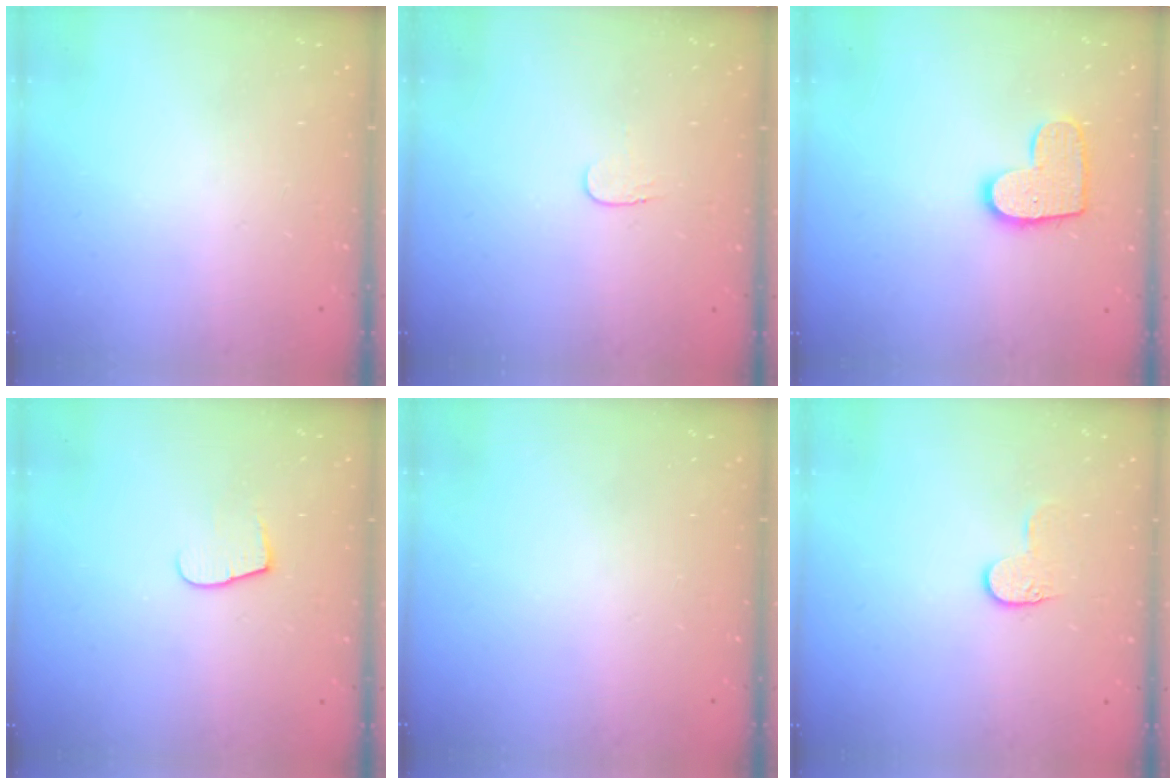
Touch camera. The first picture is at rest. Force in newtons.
{"total": 3.5, "press": 3.5, "slide": 0.4}
{"total": 10.8, "press": 10.8, "slide": 0.5}
{"total": 5.7, "press": 5.7, "slide": 0.5}
{"total": 0.0}
{"total": 5.8, "press": 5.8, "slide": 0.6}